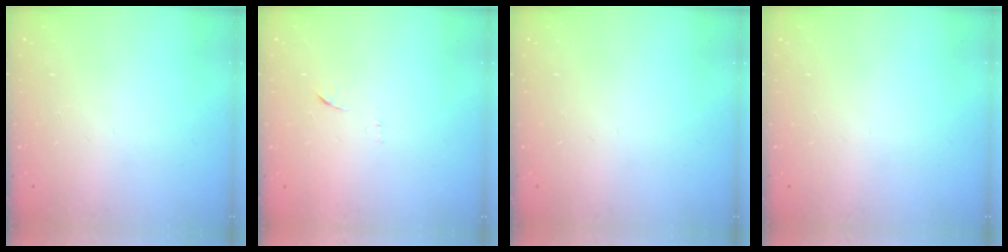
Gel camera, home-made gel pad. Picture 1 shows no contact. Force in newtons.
{"total": 5.8, "press": 5.7, "slide": 0.4}
{"total": 0.0}
{"total": 0.0}